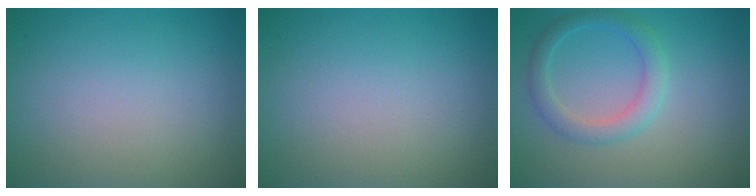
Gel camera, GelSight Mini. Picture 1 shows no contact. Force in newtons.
{"total": 0.0}
{"total": 2.7, "press": 2.7, "slide": 0.1}